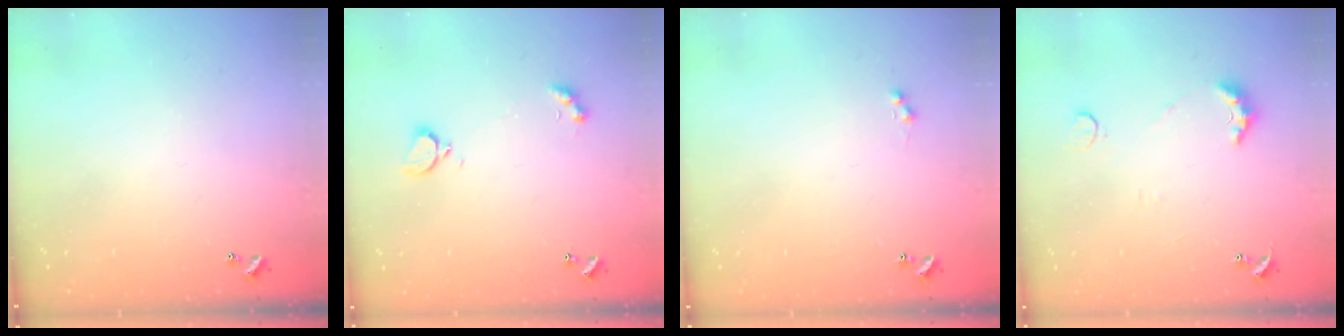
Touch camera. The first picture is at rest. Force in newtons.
{"total": 2.9, "press": 2.9, "slide": 0.6}
{"total": 1.0, "press": 0.9, "slide": 0.4}
{"total": 3.8, "press": 3.8, "slide": 0.7}